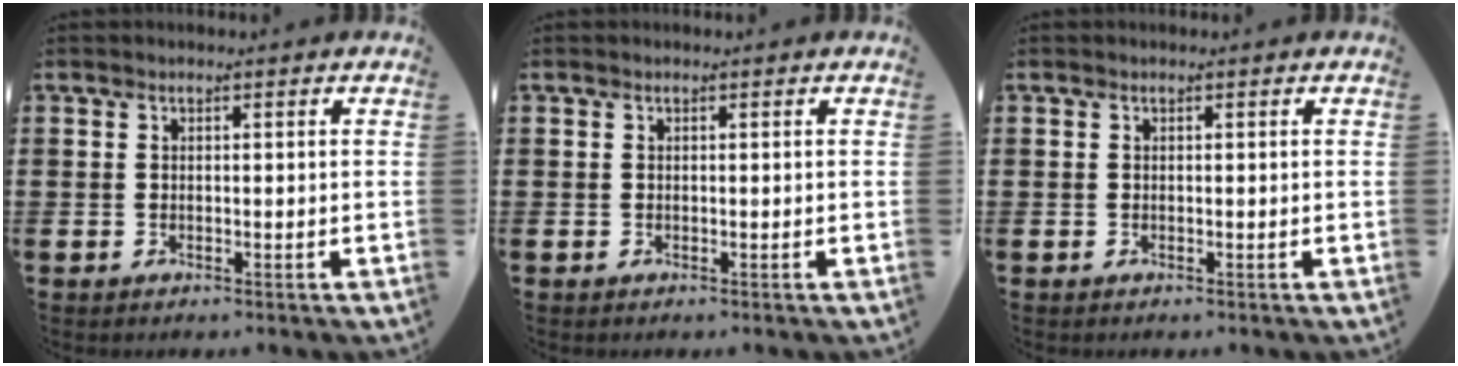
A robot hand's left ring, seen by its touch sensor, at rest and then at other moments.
{"total": 0.0}
{"total": 0.0}